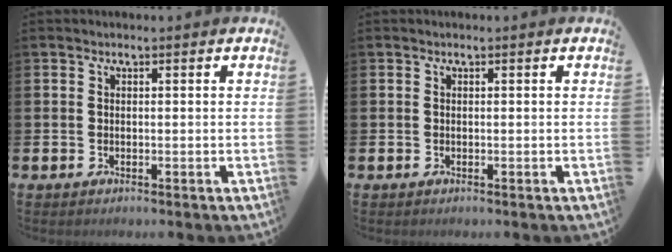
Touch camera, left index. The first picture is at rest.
{"total": 0.0}